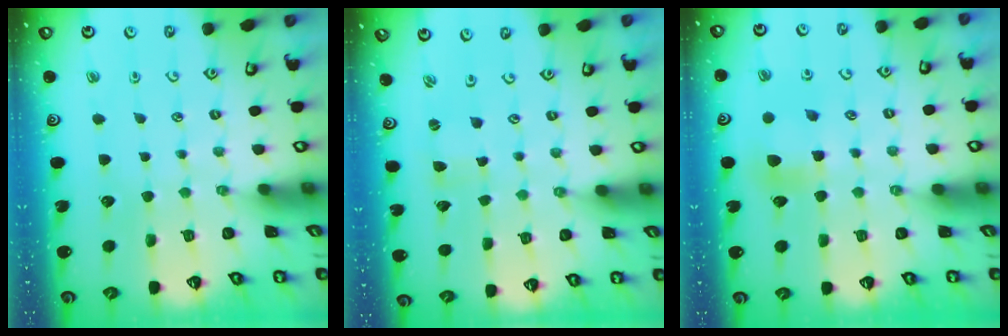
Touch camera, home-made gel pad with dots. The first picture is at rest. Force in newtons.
{"total": 0.6, "press": 0.6, "slide": 0.1}
{"total": 5.7, "press": 5.7, "slide": 0.6}